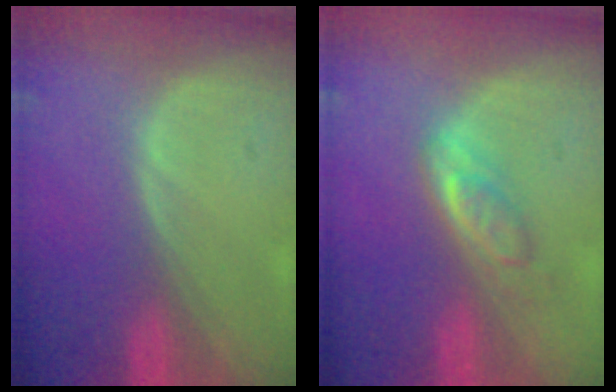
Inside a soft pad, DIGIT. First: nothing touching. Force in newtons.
{"total": 4.6, "press": 4.4, "slide": 1.3}